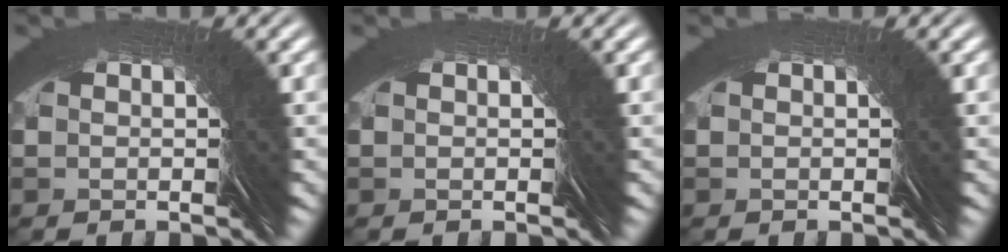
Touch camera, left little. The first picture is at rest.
{"total": 0.0}
{"total": 0.0}